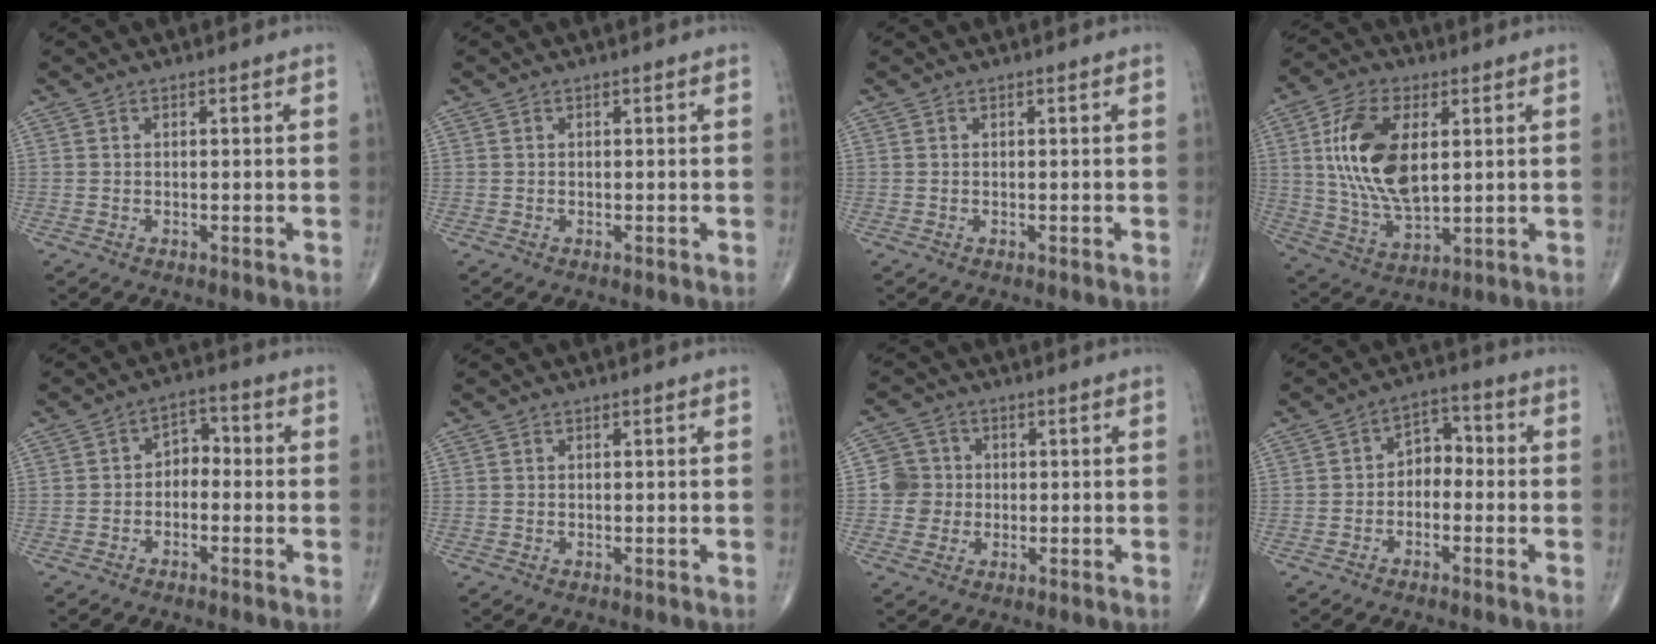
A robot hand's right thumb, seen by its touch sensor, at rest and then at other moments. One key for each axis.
{"total": 0.0}
{"total": 0.0}
{"total": 16.7, "fx": 3.4, "fy": 8.7, "fz": 13.8, "tx": -0.262, "ty": -0.010, "tz": 0.068}
{"total": 4.3, "fx": -0.9, "fy": 3.1, "fz": 2.9, "tx": -0.024, "ty": 0.026, "tz": -0.029}
{"total": 0.0}
{"total": 5.0, "fx": -0.1, "fy": 4.9, "fz": 0.6, "tx": 0.019, "ty": 0.010, "tz": -0.011}
{"total": 5.2, "fx": -1.1, "fy": 3.7, "fz": 3.4, "tx": -0.029, "ty": 0.031, "tz": -0.033}